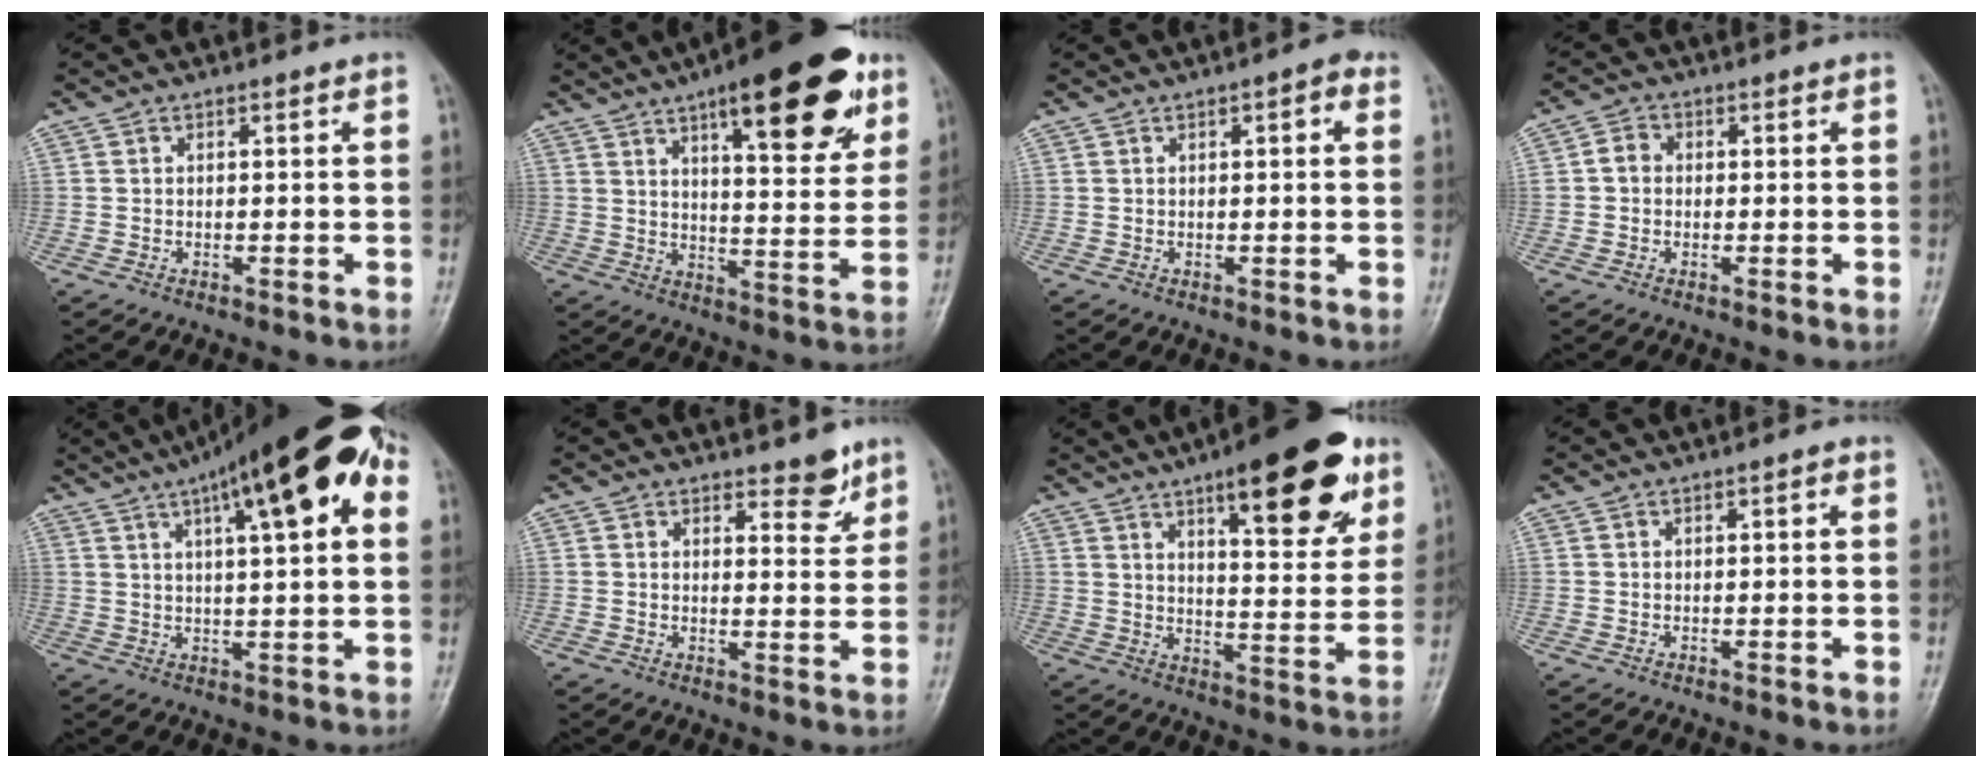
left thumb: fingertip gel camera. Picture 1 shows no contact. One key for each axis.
{"total": 21.6, "fx": 11.7, "fy": 7.2, "fz": 16.7, "tx": -0.202, "ty": -0.036, "tz": 0.168}
{"total": 2.9, "fx": 1.1, "fy": 1.1, "fz": 2.4, "tx": -0.024, "ty": 0.003, "tz": 0.010}
{"total": 3.1, "fx": -0.1, "fy": 2.7, "fz": 1.4, "tx": -0.015, "ty": 0.008, "tz": -0.009}
{"total": 20.0, "fx": 8.4, "fy": 5.7, "fz": 17.2, "tx": -0.241, "ty": 0.024, "tz": 0.118}
{"total": 4.8, "fx": 3.6, "fy": 2.1, "fz": 2.5, "tx": -0.006, "ty": -0.027, "tz": 0.049}
{"total": 20.4, "fx": 11.2, "fy": 6.9, "fz": 15.6, "tx": -0.179, "ty": -0.041, "tz": 0.161}
{"total": 1.1, "fx": 0.4, "fy": 0.5, "fz": 0.9, "tx": -0.009, "ty": 0.002, "tz": 0.005}